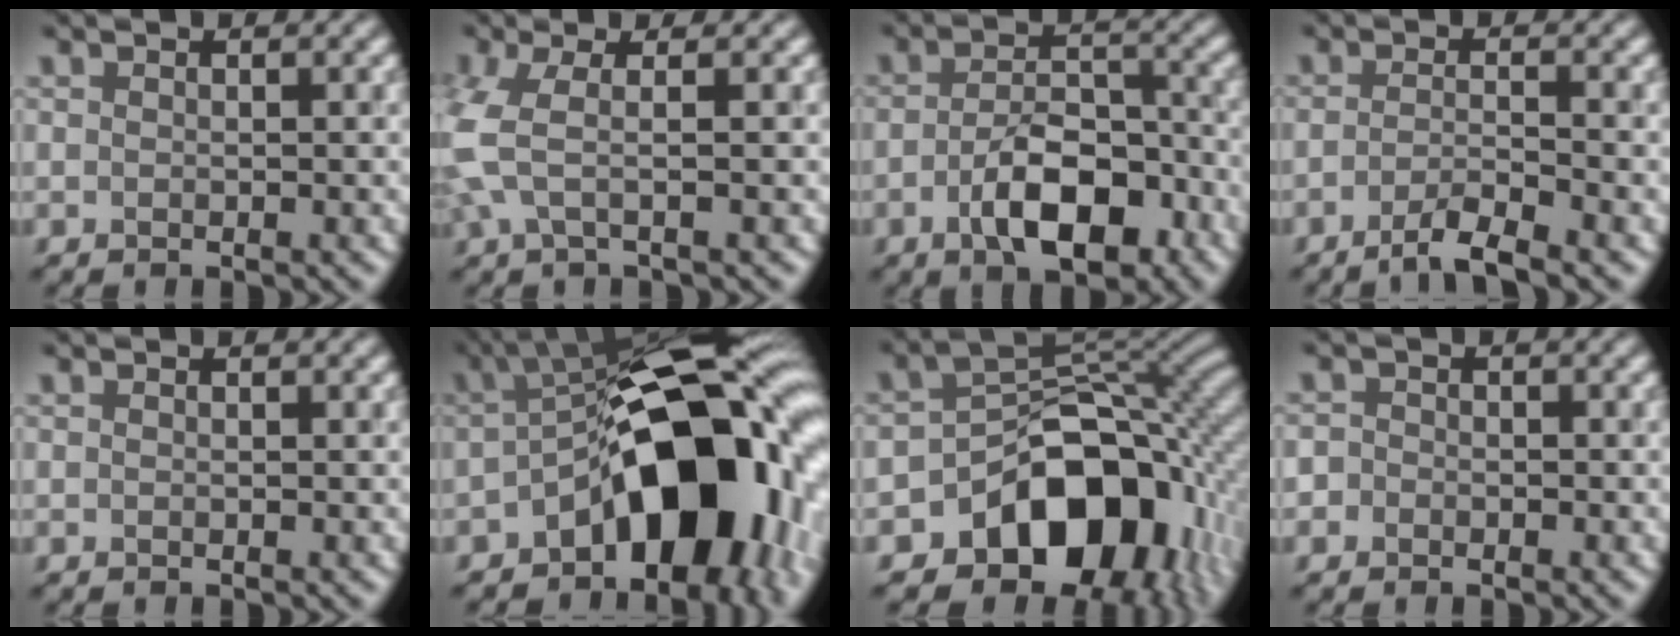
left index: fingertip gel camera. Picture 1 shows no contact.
{"total": 3.6, "force": [-0.1, 1.1, 3.4], "torque": [-0.086, -0.002, -0.008]}
{"total": 6.5, "force": [-3.0, 3.1, 4.9], "torque": [-0.080, 0.004, -0.047]}
{"total": 3.2, "force": [-2.0, 0.6, 2.4], "torque": [-0.037, 0.003, -0.052]}
{"total": 0.0}
{"total": 15.7, "force": [-3.9, 8.0, 13.0], "torque": [-0.134, 0.015, -0.065]}
{"total": 13.8, "force": [-6.2, 9.6, 7.6], "torque": [-0.096, -0.016, -0.099]}
{"total": 1.5, "force": [-0.3, 1.5, 0.2], "torque": [0.014, 0.007, -0.022]}